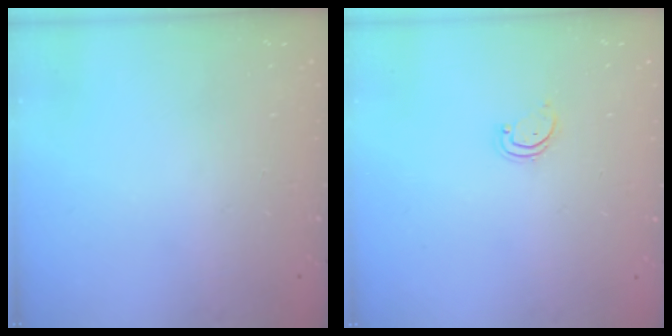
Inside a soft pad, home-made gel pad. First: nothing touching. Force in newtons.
{"total": 1.9, "press": 1.9, "slide": 0.2}